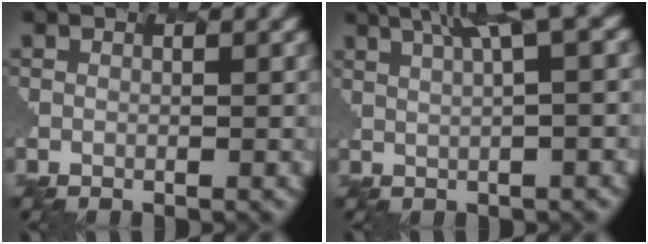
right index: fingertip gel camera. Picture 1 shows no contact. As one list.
[{"total": 7.3, "force": [3.6, 1.8, 6.2], "torque": [-0.058, 0.032, 0.053]}]